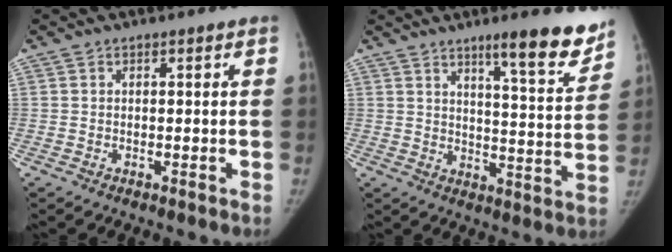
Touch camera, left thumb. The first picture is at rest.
{"total": 12.6, "force": [9.1, 1.9, 8.5], "torque": [-0.088, -0.062, 0.131]}